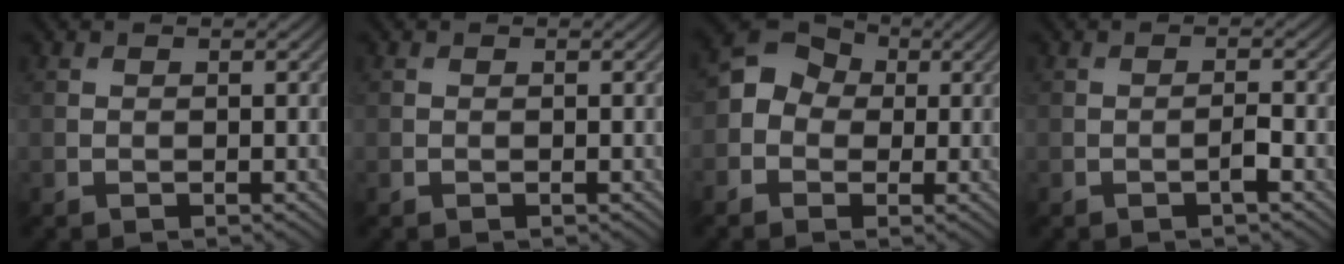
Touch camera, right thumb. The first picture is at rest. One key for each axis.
{"total": 0.0}
{"total": 5.6, "fx": -0.4, "fy": 4.9, "fz": 2.6, "tx": -0.051, "ty": 0.007, "tz": -0.027}
{"total": 1.4, "fx": -0.7, "fy": 0.2, "fz": 1.2, "tx": -0.021, "ty": 0.004, "tz": -0.015}